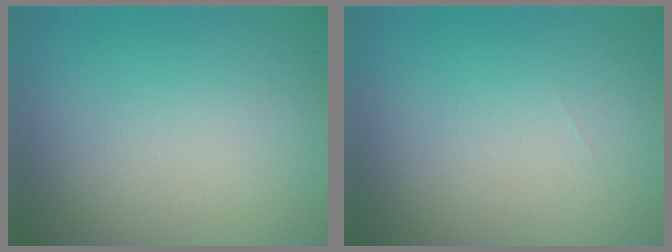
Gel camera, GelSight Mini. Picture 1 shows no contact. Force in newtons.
{"total": 0.0}